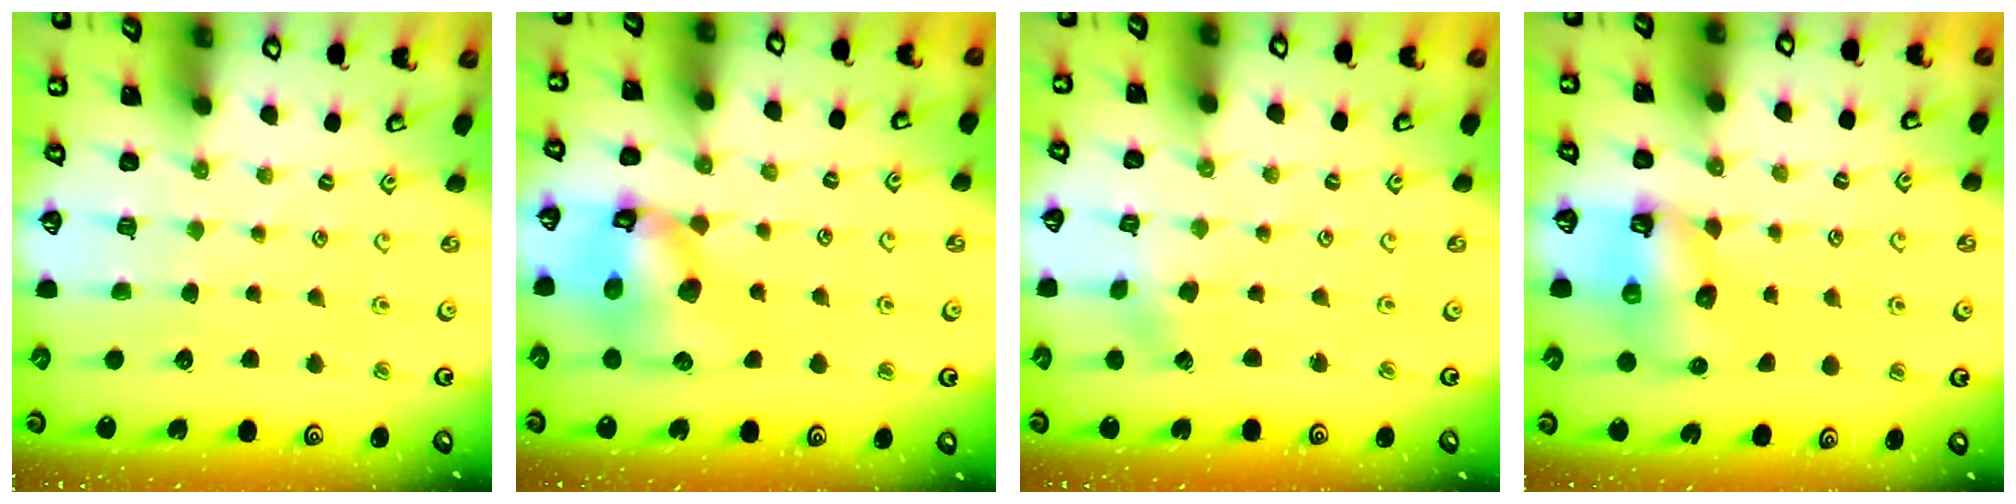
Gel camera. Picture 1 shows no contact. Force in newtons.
{"total": 13.3, "press": 13.1, "slide": 1.8}
{"total": 1.2, "press": 1.2, "slide": 0.2}
{"total": 7.0, "press": 7.0, "slide": 0.9}